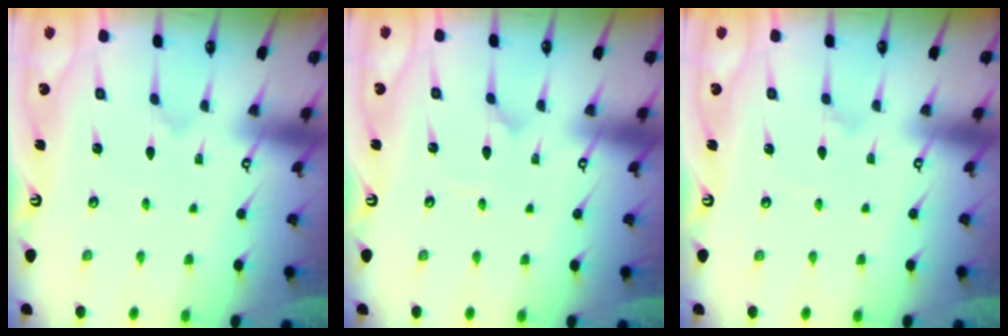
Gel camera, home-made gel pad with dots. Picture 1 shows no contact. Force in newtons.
{"total": 0.0}
{"total": 0.6, "press": 0.6, "slide": 0.0}